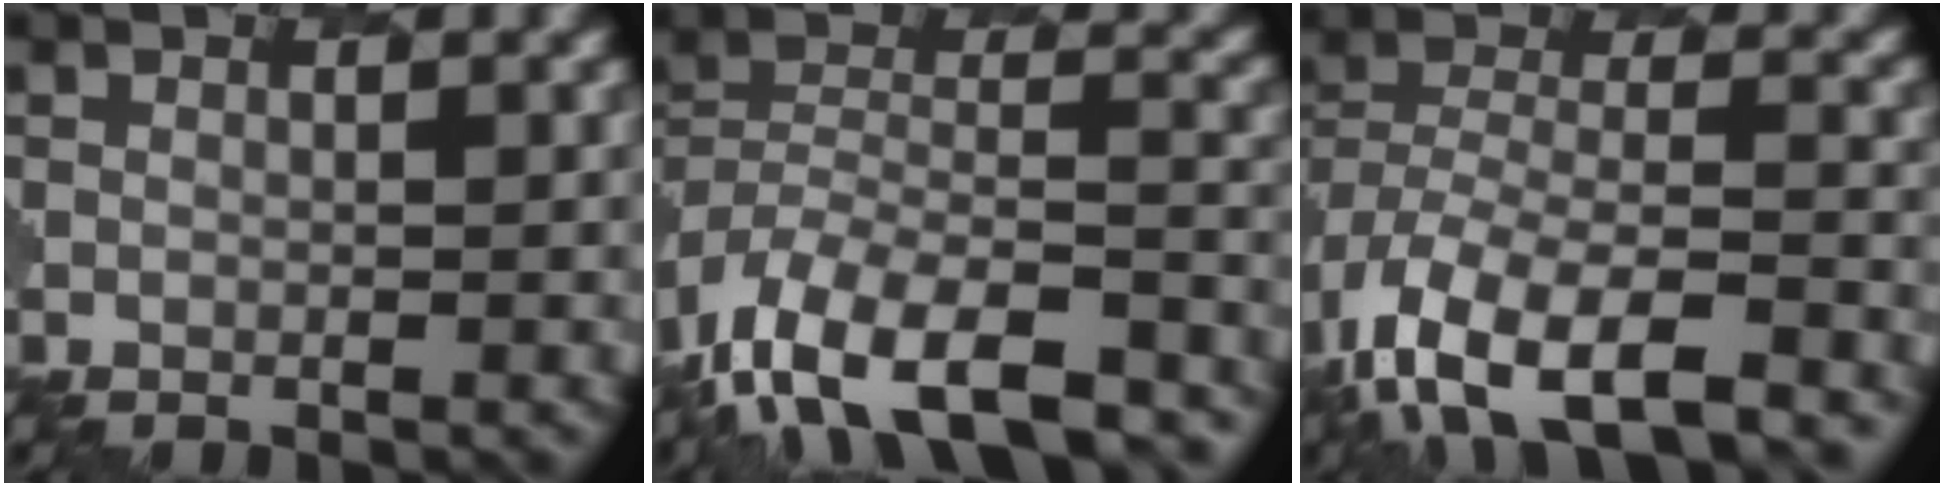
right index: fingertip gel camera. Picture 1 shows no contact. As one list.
[{"total": 18.2, "force": [-14.9, 7.4, 7.3], "torque": [-0.138, -0.017, -0.209]}, {"total": 13.3, "force": [-8.6, 6.0, 8.2], "torque": [-0.175, -0.014, -0.130]}]